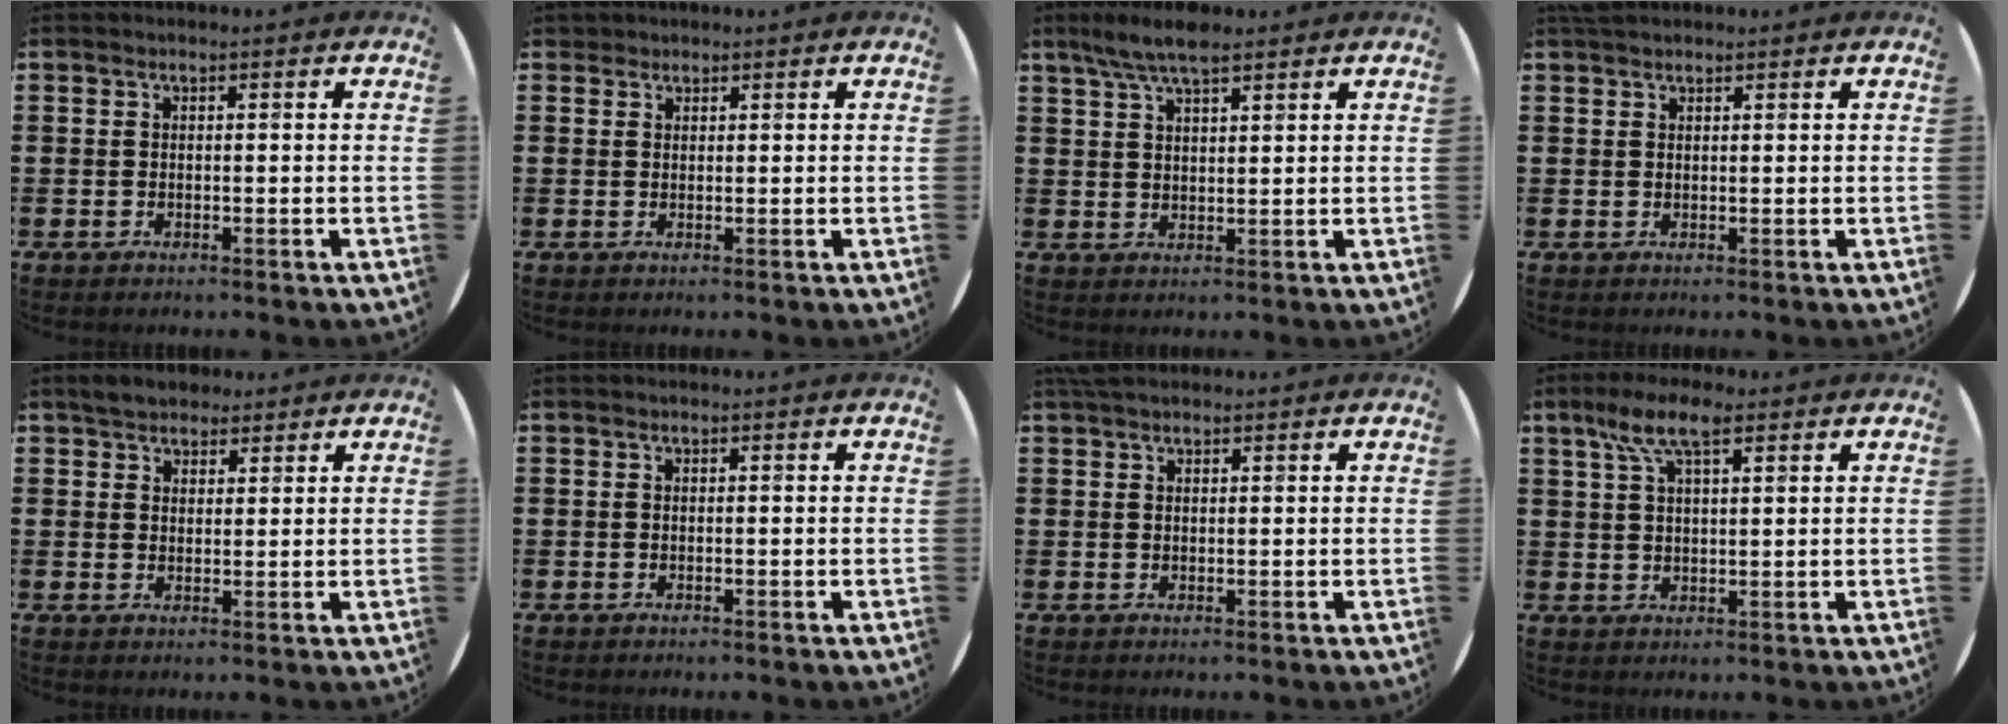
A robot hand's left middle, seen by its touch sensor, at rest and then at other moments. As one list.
[{"total": 1.0, "force": [1.0, 0.4, 0.0], "torque": [-0.002, 0.003, 0.019]}, {"total": 5.4, "force": [4.3, 1.3, 3.1], "torque": [-0.069, -0.002, 0.077]}, {"total": 1.2, "force": [1.1, 0.3, 0.3], "torque": [0.001, 0.000, 0.019]}, {"total": 3.4, "force": [3.1, 1.3, 0.3], "torque": [-0.006, 0.000, 0.058]}, {"total": 0.0}, {"total": 1.4, "force": [1.3, 0.4, 0.5], "torque": [-0.003, 0.000, 0.022]}, {"total": 6.9, "force": [4.1, 2.3, 5.0], "torque": [-0.108, 0.011, 0.072]}]